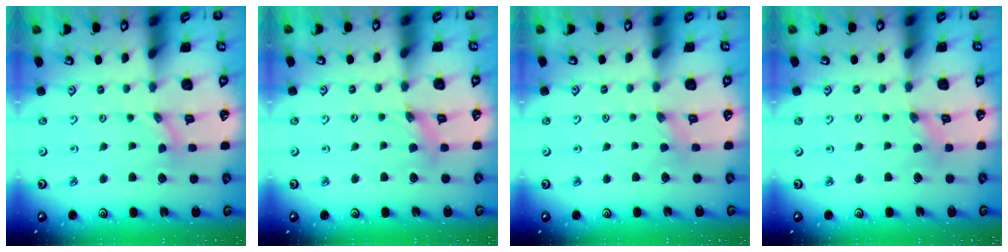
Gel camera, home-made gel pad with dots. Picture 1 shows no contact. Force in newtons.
{"total": 2.7, "press": 2.7, "slide": 0.2}
{"total": 1.8, "press": 1.8, "slide": 0.3}
{"total": 0.7, "press": 0.7, "slide": 0.2}